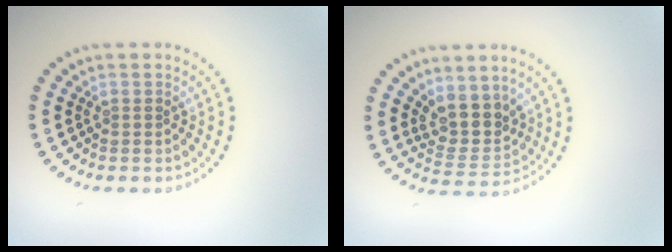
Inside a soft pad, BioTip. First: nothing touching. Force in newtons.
{"total": 3.8, "press": 3.1, "slide": 2.1}